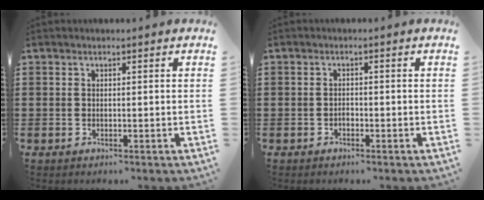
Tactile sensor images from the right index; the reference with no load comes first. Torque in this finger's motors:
{"motor_torque": [2.14, 0.00, 0.07, 0.02]}